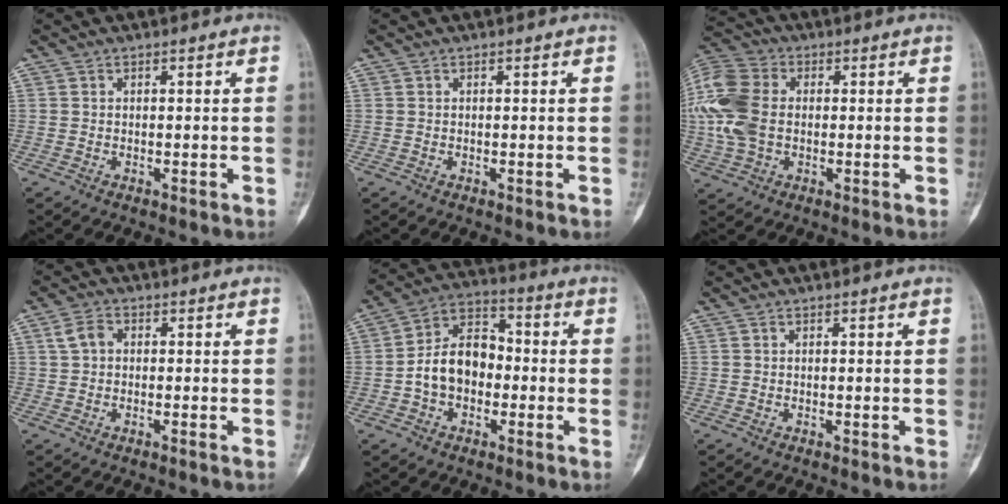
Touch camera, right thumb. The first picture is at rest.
{"total": 0.0}
{"total": 14.7, "force": [0.5, 10.3, 10.4], "torque": [-0.243, 0.017, 0.008]}
{"total": 4.8, "force": [1.0, 3.4, 3.2], "torque": [-0.057, 0.010, 0.014]}
{"total": 11.4, "force": [-1.7, 8.0, 8.0], "torque": [-0.124, 0.041, -0.043]}
{"total": 0.0}